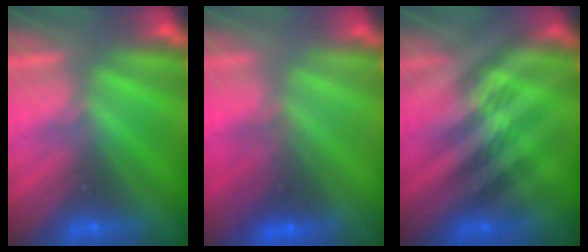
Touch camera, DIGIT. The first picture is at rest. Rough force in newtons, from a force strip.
{"total": 1.9}
{"total": 2.4}